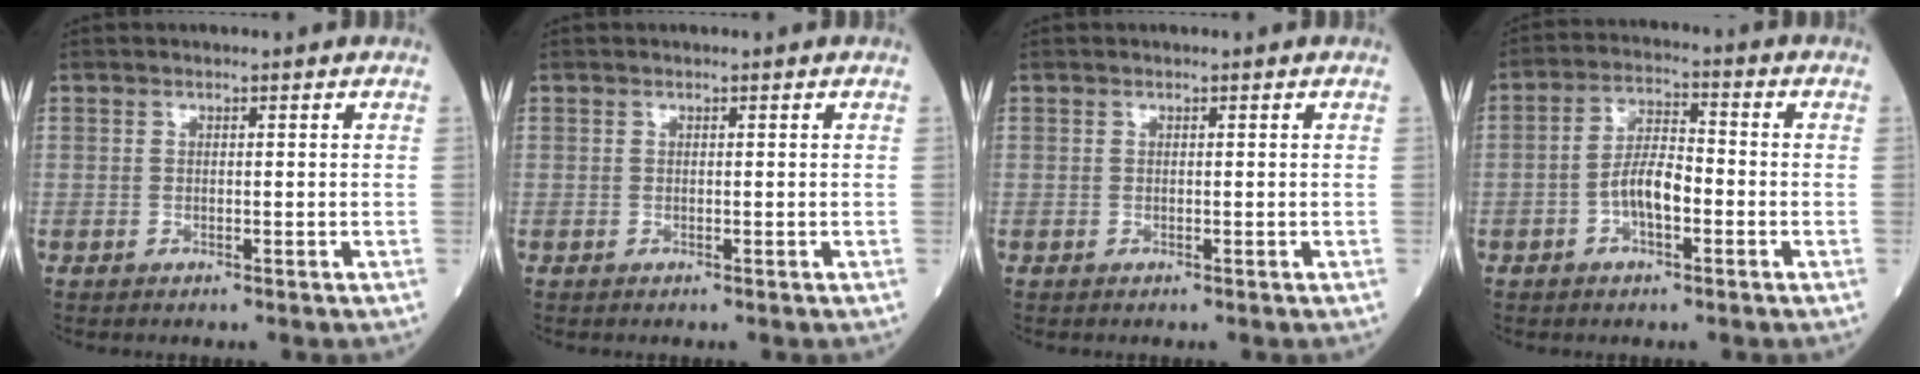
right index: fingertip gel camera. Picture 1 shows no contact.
{"total": 0.0}
{"total": 0.0}
{"total": 6.3, "force": [-1.9, 2.2, 5.5], "torque": [-0.114, 0.012, -0.038]}